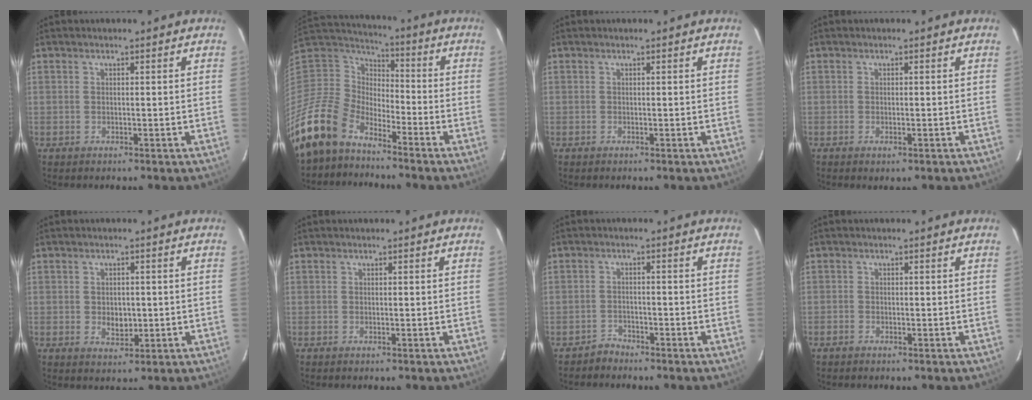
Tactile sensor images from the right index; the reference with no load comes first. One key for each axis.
{"total": 16.5, "fx": -11.7, "fy": 9.4, "fz": 7.1, "tx": -0.171, "ty": -0.005, "tz": -0.229}
{"total": 0.0}
{"total": 1.4, "fx": -0.7, "fy": 0.4, "fz": 1.1, "tx": -0.019, "ty": -0.004, "tz": -0.010}
{"total": 3.6, "fx": -0.4, "fy": 2.7, "fz": 2.3, "tx": -0.039, "ty": -0.001, "tz": -0.003}
{"total": 0.0}
{"total": 2.2, "fx": -2.0, "fy": 0.8, "fz": -0.3, "tx": 0.007, "ty": 0.006, "tz": -0.040}
{"total": 0.8, "fx": -0.7, "fy": 0.5, "fz": 0.0, "tx": -0.005, "ty": 0.000, "tz": -0.013}